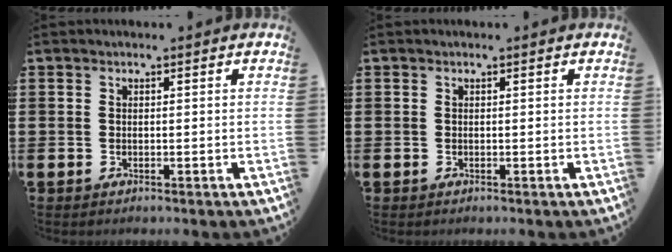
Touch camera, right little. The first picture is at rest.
{"total": 0.0}